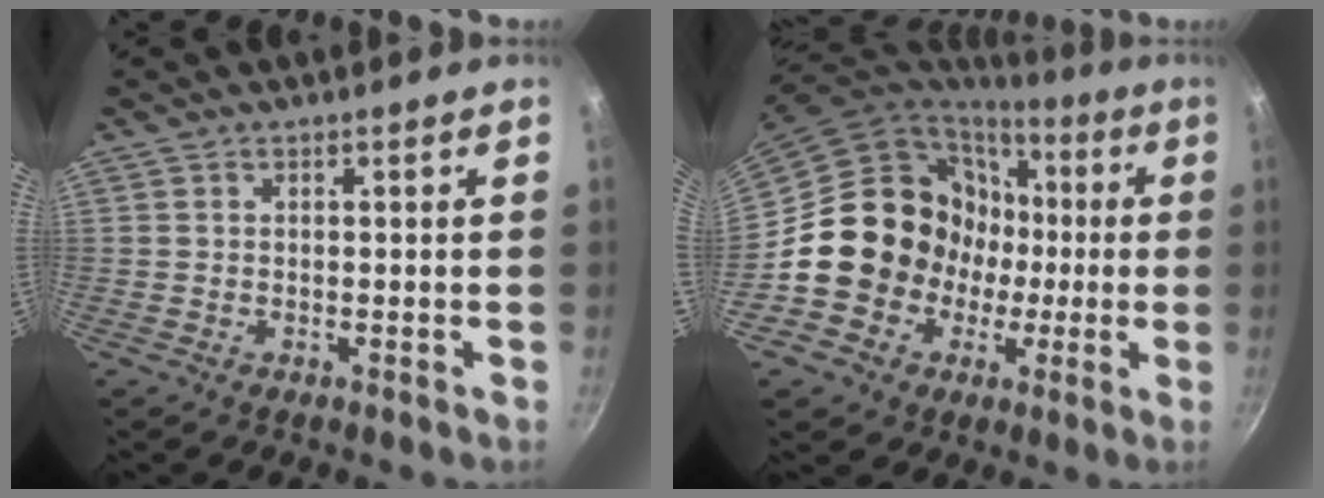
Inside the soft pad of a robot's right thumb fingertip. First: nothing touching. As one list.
[{"total": 19.1, "force": [-1.5, 17.5, 7.6], "torque": [-0.101, 0.043, -0.010]}]